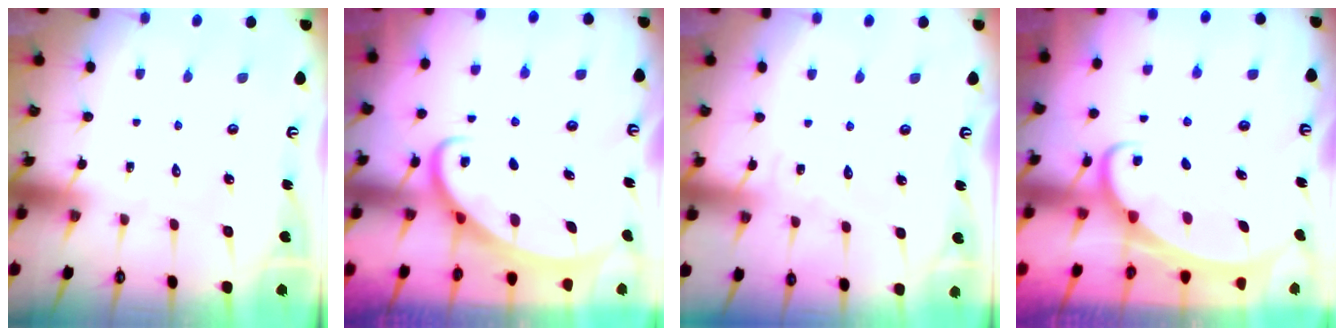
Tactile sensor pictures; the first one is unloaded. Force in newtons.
{"total": 2.6, "press": 2.6, "slide": 0.4}
{"total": 4.2, "press": 4.2, "slide": 0.4}
{"total": 2.4, "press": 2.3, "slide": 0.3}